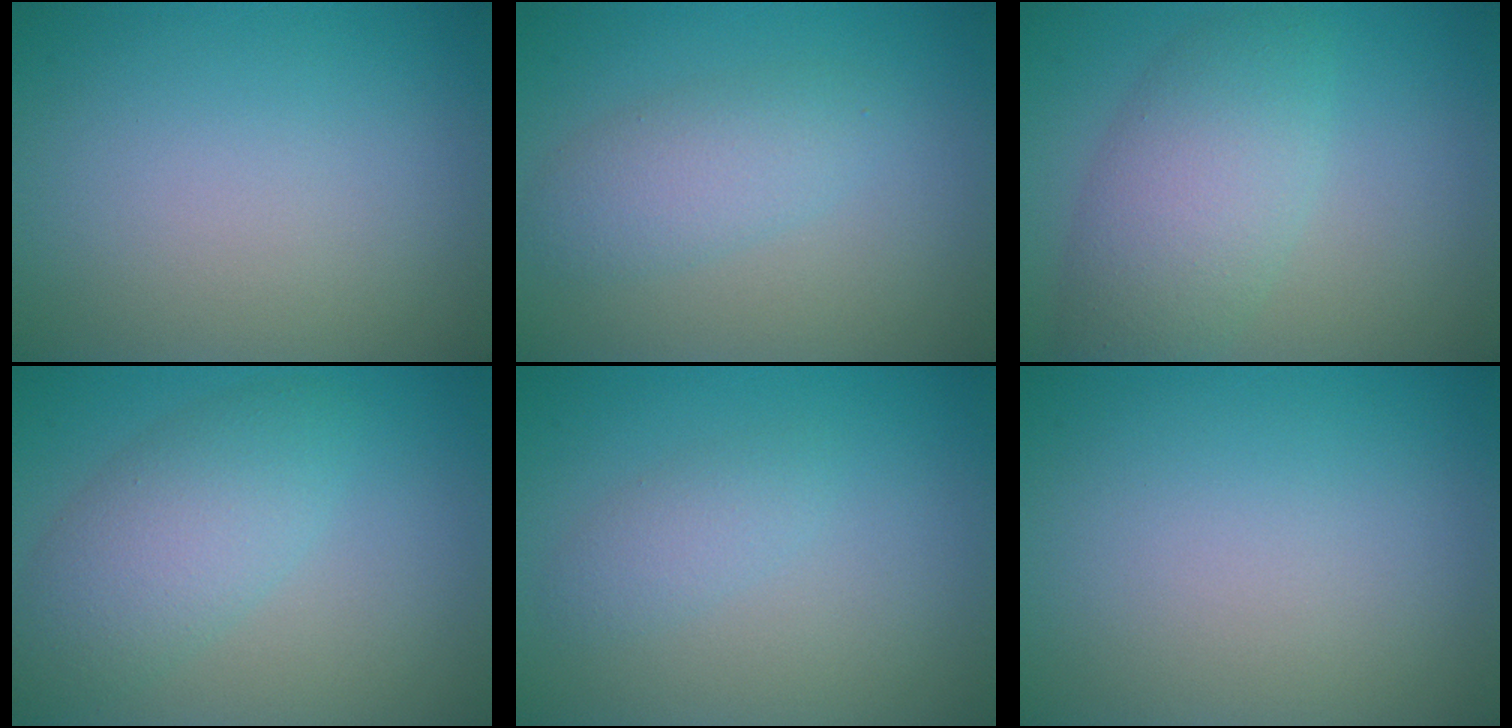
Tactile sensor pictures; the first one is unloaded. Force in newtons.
{"total": 2.9, "press": 2.9, "slide": 0.1}
{"total": 5.5, "press": 5.5, "slide": 0.2}
{"total": 4.8, "press": 4.8, "slide": 0.2}
{"total": 1.6, "press": 1.6, "slide": 0.1}
{"total": 0.0}